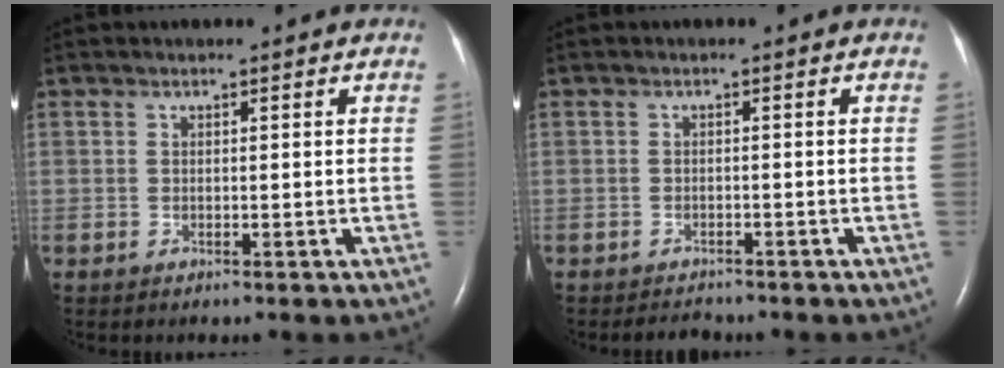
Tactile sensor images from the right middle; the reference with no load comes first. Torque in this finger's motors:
{"motor_torque": [0.17, -0.17, -0.04, 0.00]}